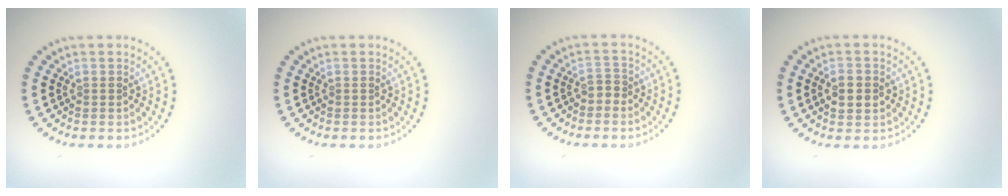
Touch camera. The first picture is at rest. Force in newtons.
{"total": 0.0}
{"total": 1.0, "press": 0.8, "slide": 0.5}
{"total": 2.8, "press": 2.8, "slide": 0.0}